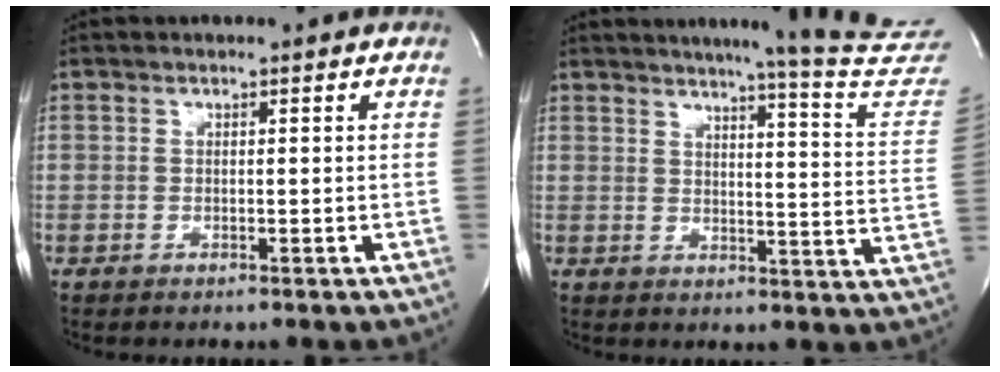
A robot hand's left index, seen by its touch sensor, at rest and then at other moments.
{"total": 18.0, "force": [16.7, -2.0, 6.5], "torque": [-0.089, -0.130, 0.180]}